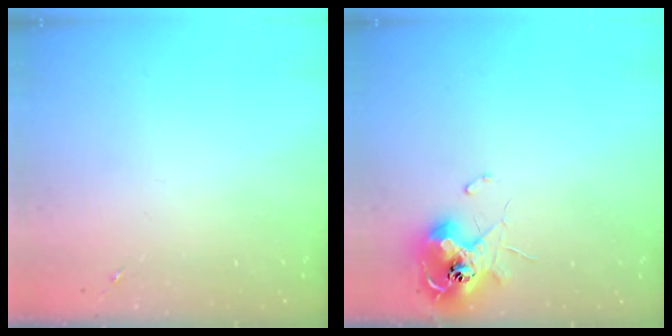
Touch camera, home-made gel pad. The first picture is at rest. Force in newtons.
{"total": 11.2, "press": 11.2, "slide": 0.8}